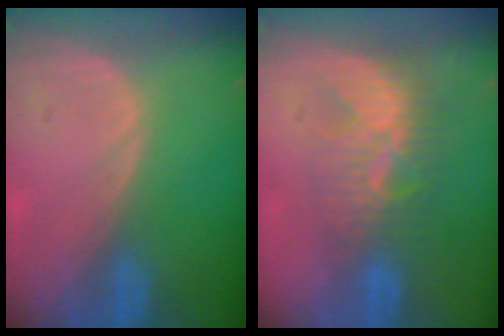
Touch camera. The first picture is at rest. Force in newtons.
{"total": 8.1, "press": 7.4, "slide": 3.4}